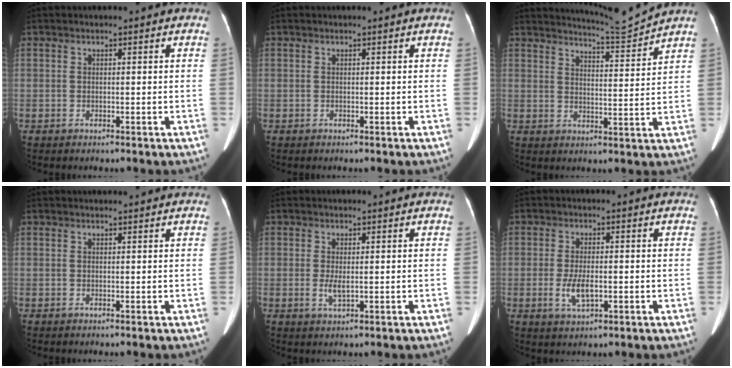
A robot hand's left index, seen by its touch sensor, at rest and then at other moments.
{"total": 0.0}
{"total": 6.7, "force": [6.4, -1.9, 0.1], "torque": [-0.019, -0.031, 0.105]}
{"total": 2.2, "force": [2.1, 0.1, 0.6], "torque": [-0.008, 0.017, 0.028]}
{"total": 2.1, "force": [0.0, 0.6, 2.0], "torque": [-0.040, -0.005, 0.003]}
{"total": 4.3, "force": [-1.0, 1.5, 3.9], "torque": [-0.082, -0.006, -0.014]}